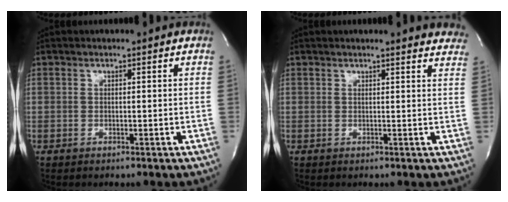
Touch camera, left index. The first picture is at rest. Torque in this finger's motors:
{"motor_torque": [0.12, -0.15, 0.00, 0.00]}